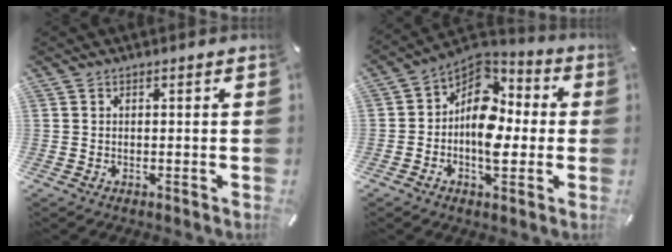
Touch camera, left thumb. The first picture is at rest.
{"total": 12.5, "force": [-1.6, 9.0, 8.4], "torque": [-0.143, -0.006, -0.033]}